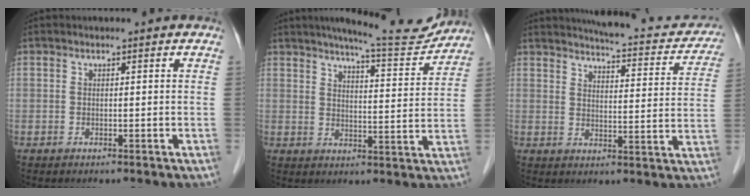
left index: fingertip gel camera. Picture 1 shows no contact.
{"total": 11.2, "force": [10.5, 0.5, 3.8], "torque": [-0.051, -0.015, 0.137]}
{"total": 16.5, "force": [15.0, 3.5, 5.9], "torque": [-0.060, -0.017, 0.172]}